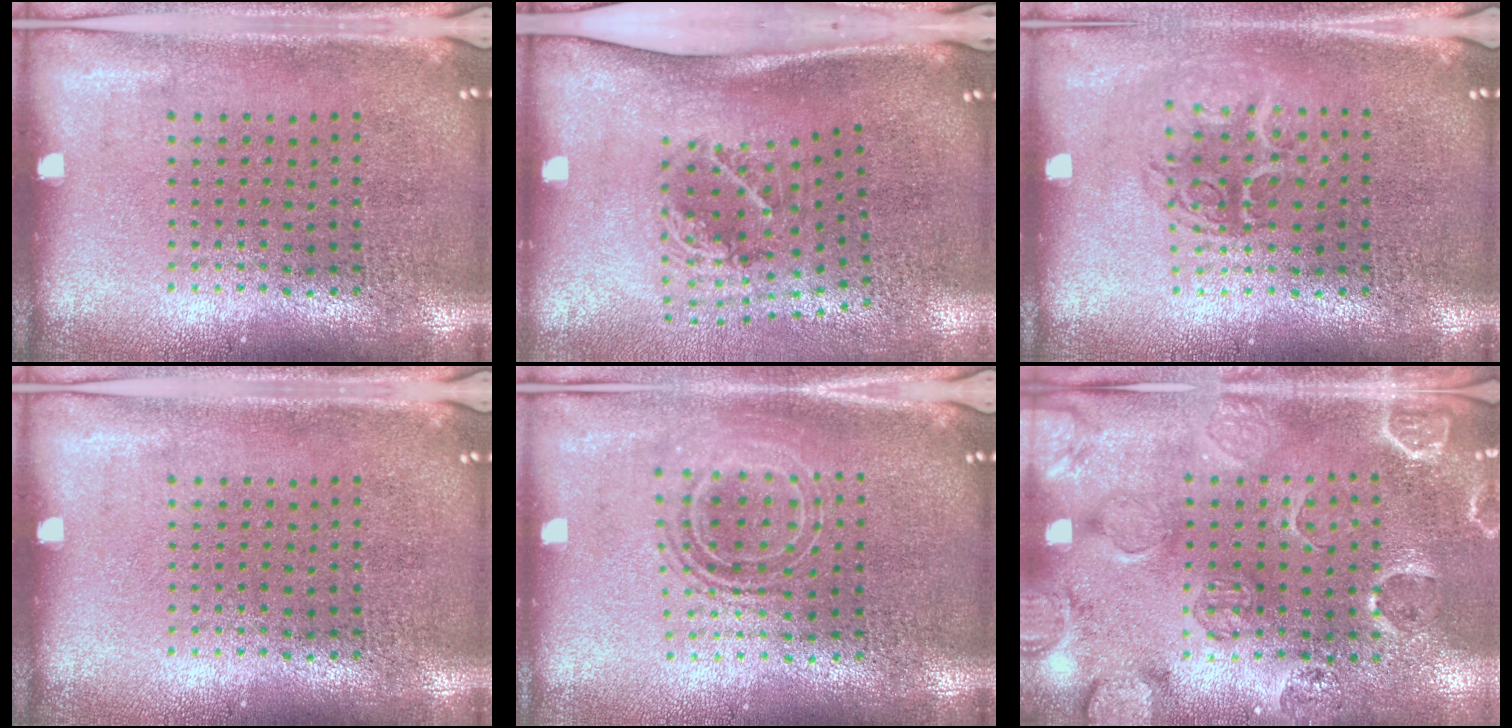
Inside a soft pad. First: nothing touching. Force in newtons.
{"total": 2.0, "press": 1.3, "slide": 1.6}
{"total": 1.2, "press": 1.1, "slide": 0.6}
{"total": 0.0}
{"total": 1.7, "press": 1.3, "slide": 1.0}
{"total": 2.6, "press": 2.1, "slide": 1.5}